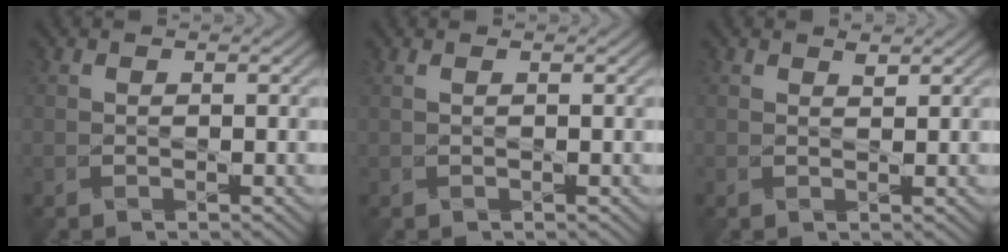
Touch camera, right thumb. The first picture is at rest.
{"total": 0.6, "force": [0.4, -0.4, 0.1], "torque": [-0.009, 0.003, 0.010]}
{"total": 1.0, "force": [0.9, 0.0, 0.5], "torque": [-0.015, 0.000, 0.019]}